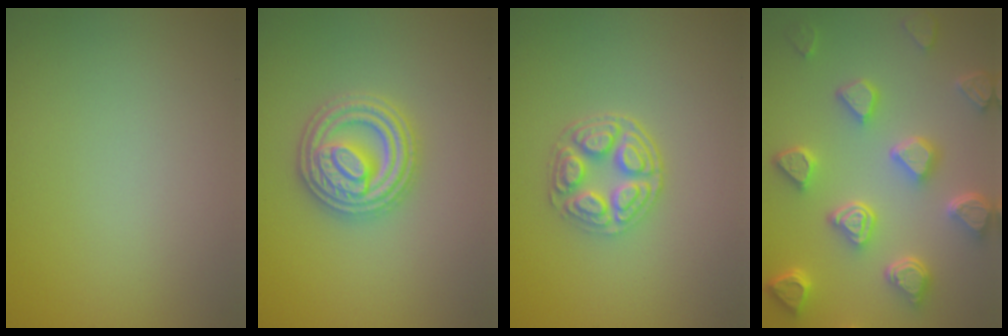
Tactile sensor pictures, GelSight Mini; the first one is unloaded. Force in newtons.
{"total": 4.9, "press": 4.9, "slide": 0.8}
{"total": 4.1, "press": 3.4, "slide": 2.3}
{"total": 7.3, "press": 5.8, "slide": 4.4}